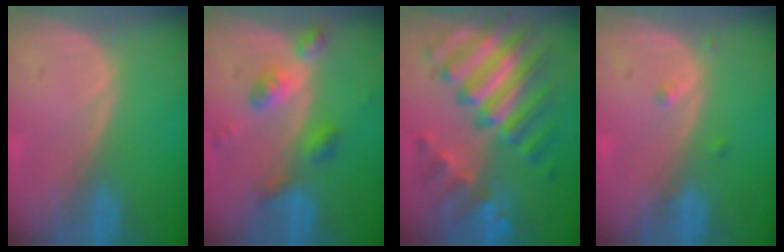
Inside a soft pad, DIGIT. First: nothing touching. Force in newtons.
{"total": 6.0, "press": 5.3, "slide": 2.8}
{"total": 11.6, "press": 11.6, "slide": 1.1}
{"total": 1.3, "press": 1.1, "slide": 0.7}